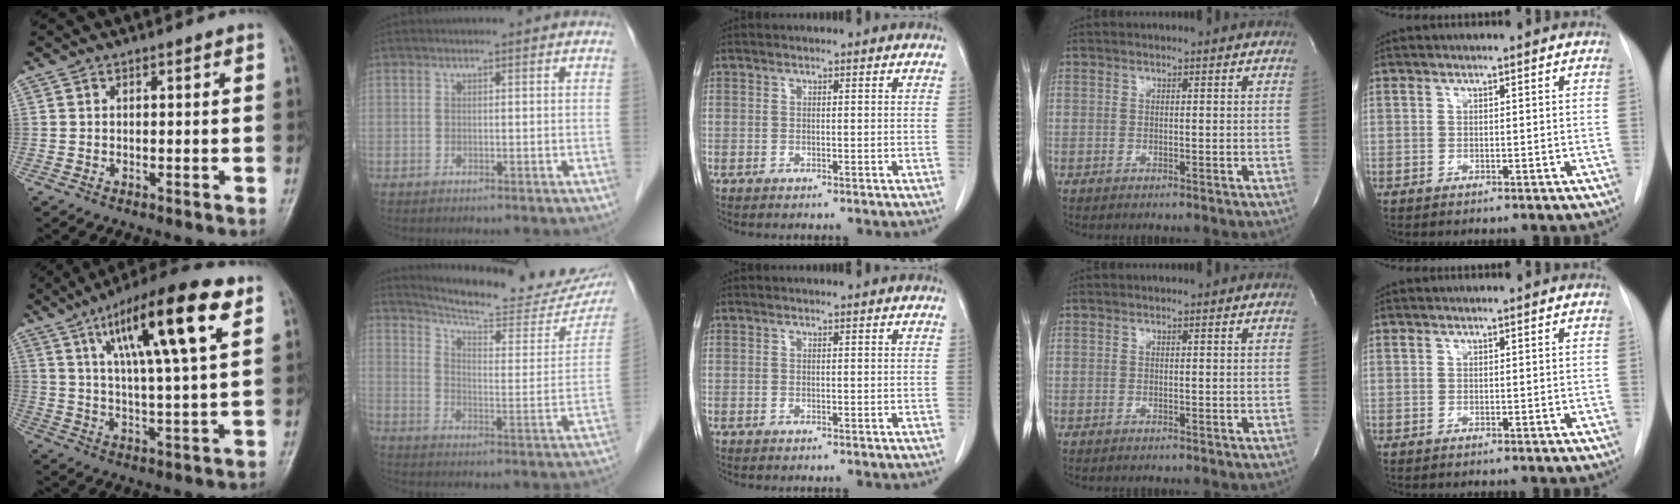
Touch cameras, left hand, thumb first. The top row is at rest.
{"thumb": {"total": 19.0, "force": [8.6, 3.8, 16.5], "torque": [-0.260, -0.014, 0.138]}, "index": {"total": 21.8, "force": [19.6, 3.8, 8.6], "torque": [-0.121, -0.052, 0.247]}}